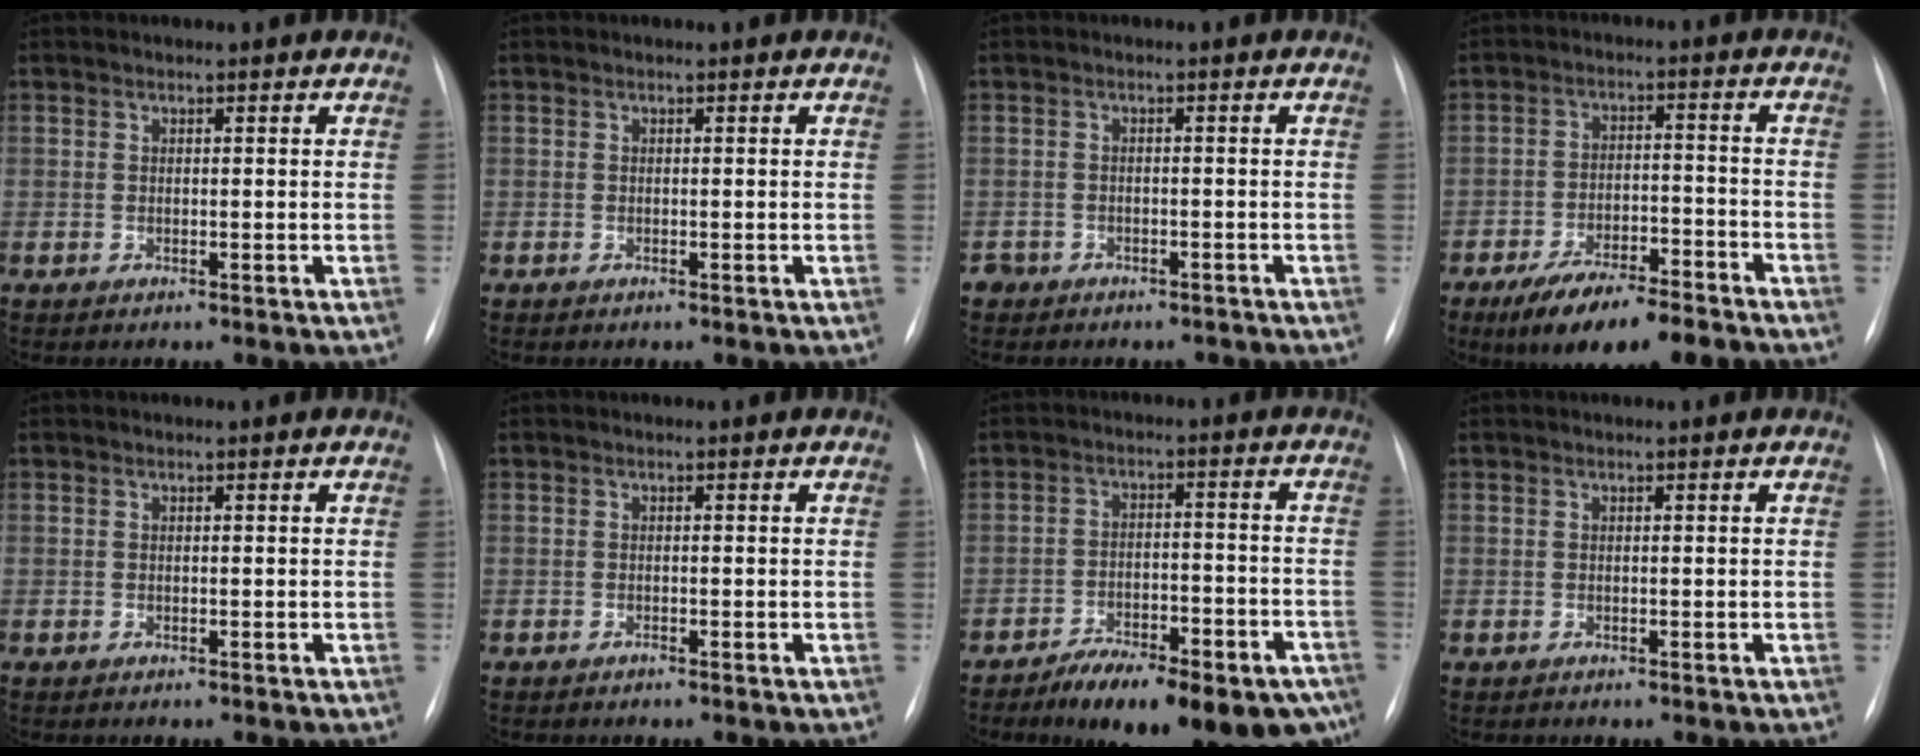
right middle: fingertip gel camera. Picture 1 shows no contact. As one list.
[{"total": 0.0}, {"total": 4.1, "force": [-3.4, 2.3, 0.1], "torque": [0.000, 0.013, -0.045]}, {"total": 11.8, "force": [-9.1, 3.0, 7.0], "torque": [-0.112, -0.008, -0.148]}, {"total": 0.0}, {"total": 0.0}, {"total": 17.5, "force": [-12.8, 6.0, 10.3], "torque": [-0.094, 0.023, -0.181]}, {"total": 0.0}]